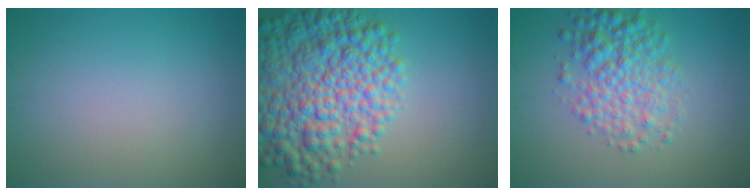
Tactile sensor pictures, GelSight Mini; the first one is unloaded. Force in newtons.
{"total": 9.6, "press": 9.6, "slide": 0.3}
{"total": 5.0, "press": 5.0, "slide": 0.1}